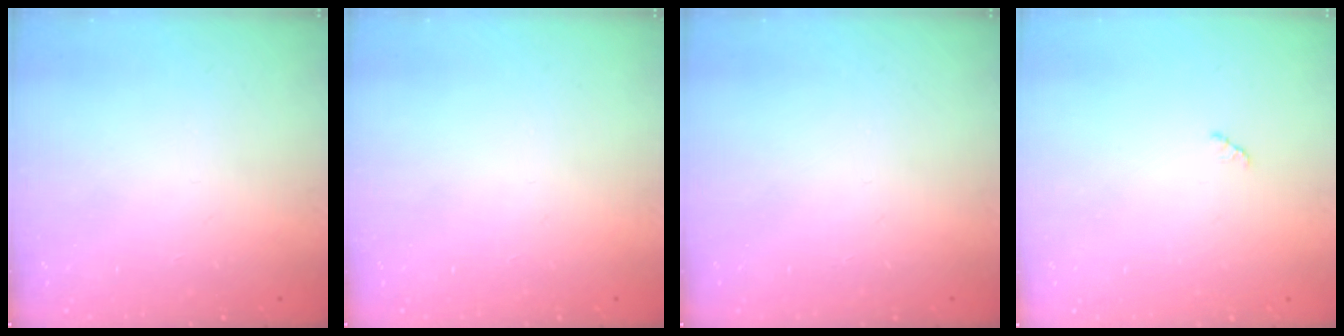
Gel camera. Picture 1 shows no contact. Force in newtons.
{"total": 0.0}
{"total": 0.0}
{"total": 2.8, "press": 2.8, "slide": 0.4}